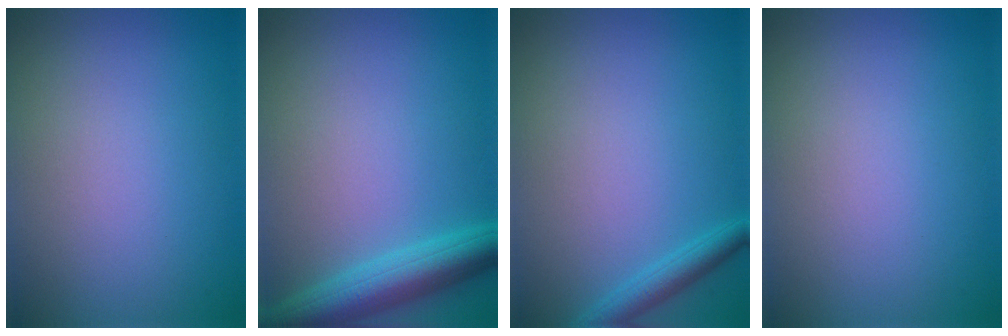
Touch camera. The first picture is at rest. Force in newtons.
{"total": 5.2, "press": 5.2, "slide": 0.2}
{"total": 2.1, "press": 2.0, "slide": 0.2}
{"total": 0.0}